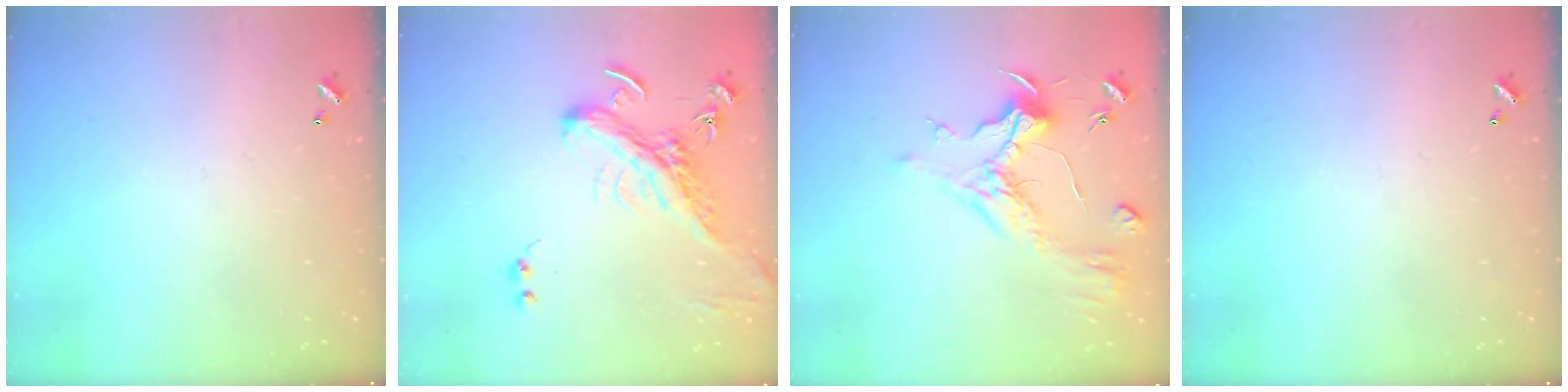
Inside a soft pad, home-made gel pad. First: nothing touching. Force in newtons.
{"total": 2.9, "press": 2.4, "slide": 1.7}
{"total": 1.1, "press": 0.2, "slide": 1.1}
{"total": 0.0}